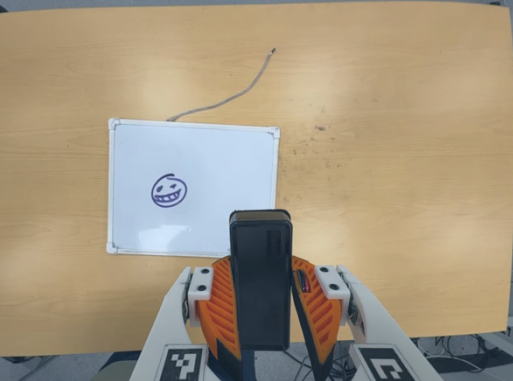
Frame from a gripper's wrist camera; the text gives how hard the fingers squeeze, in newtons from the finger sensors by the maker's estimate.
{"total": 9.6, "left": 7.9, "right": 11.3}